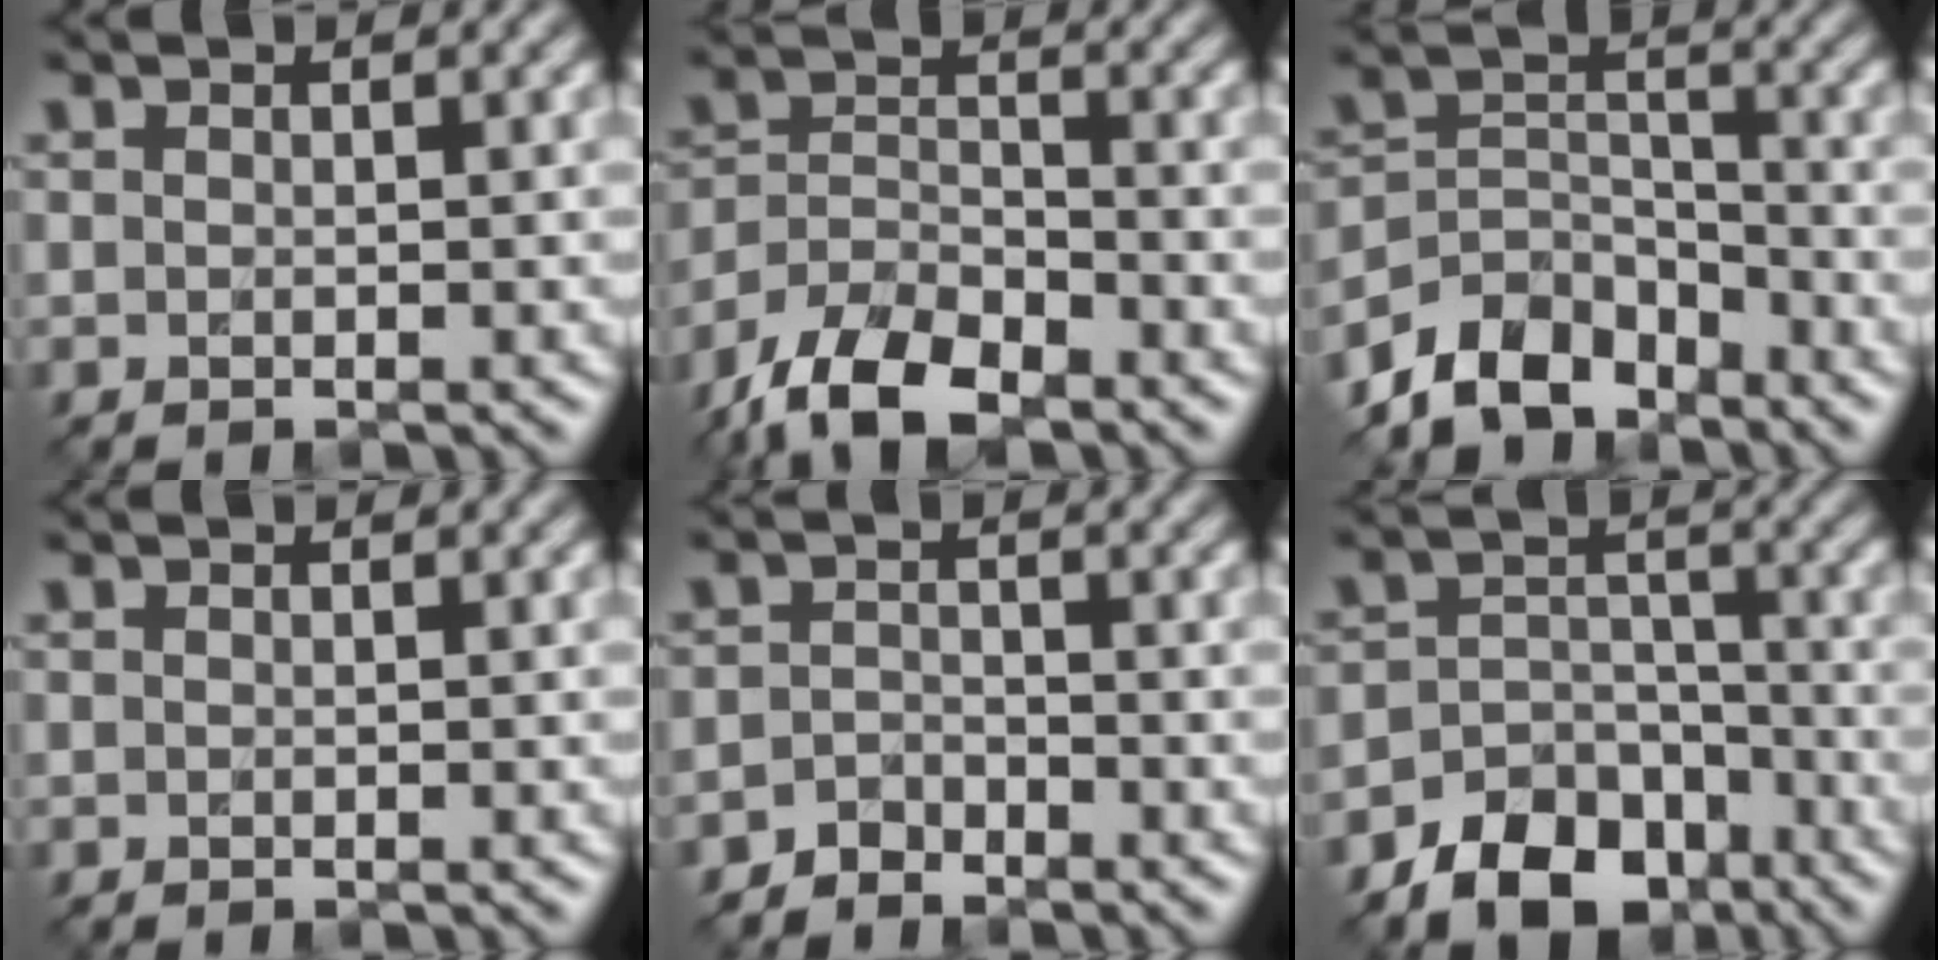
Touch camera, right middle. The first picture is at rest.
{"total": 7.8, "force": [-5.9, 3.4, 3.8], "torque": [-0.071, 0.003, -0.119]}
{"total": 6.5, "force": [-5.3, 3.3, 1.8], "torque": [-0.028, -0.003, -0.105]}
{"total": 0.0}
{"total": 1.6, "force": [-1.5, 0.6, -0.2], "torque": [0.003, 0.011, -0.033]}
{"total": 6.9, "force": [-5.0, 4.1, 2.5], "torque": [-0.036, -0.001, -0.089]}